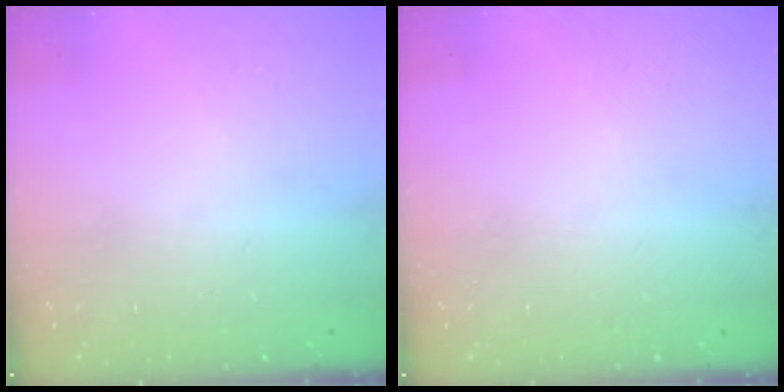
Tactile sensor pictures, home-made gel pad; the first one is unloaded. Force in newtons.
{"total": 0.0}